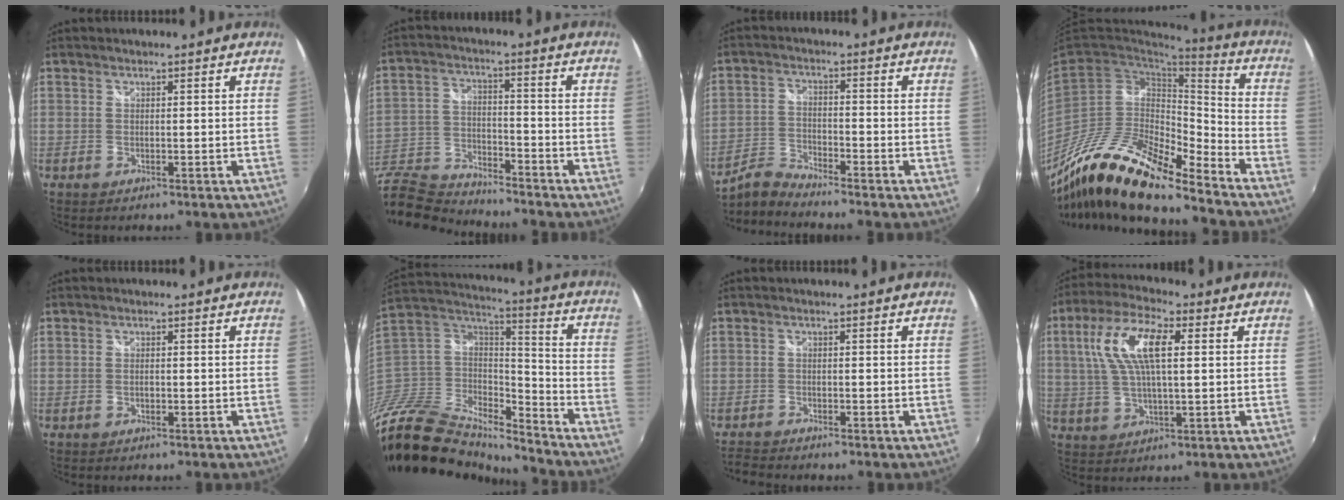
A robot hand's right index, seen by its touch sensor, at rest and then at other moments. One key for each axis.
{"total": 15.4, "fx": -13.4, "fy": 5.1, "fz": 5.6, "tx": -0.151, "ty": -0.014, "tz": -0.254}
{"total": 4.7, "fx": -4.6, "fy": -0.2, "fz": 0.5, "tx": -0.017, "ty": 0.007, "tz": -0.101}
{"total": 18.7, "fx": -14.9, "fy": 4.0, "fz": 10.5, "tx": -0.190, "ty": -0.016, "tz": -0.286}
{"total": 0.6, "fx": -0.2, "fy": 0.3, "fz": 0.5, "tx": -0.011, "ty": 0.001, "tz": -0.005}
{"total": 21.0, "fx": -15.9, "fy": 10.2, "fz": 9.0, "tx": -0.222, "ty": 0.011, "tz": -0.286}
{"total": 2.4, "fx": -2.4, "fy": 0.2, "fz": 0.3, "tx": -0.016, "ty": -0.014, "tz": -0.052}
{"total": 11.8, "fx": 3.0, "fy": 4.4, "fz": 10.6, "tx": -0.210, "ty": 0.020, "tz": 0.055}